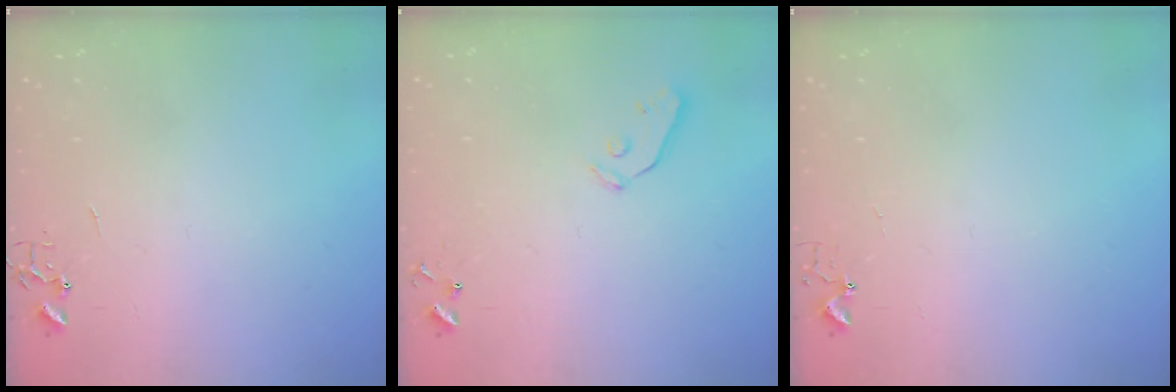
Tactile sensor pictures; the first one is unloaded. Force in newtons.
{"total": 4.7, "press": 4.6, "slide": 0.7}
{"total": 3.8, "press": 3.8, "slide": 0.3}